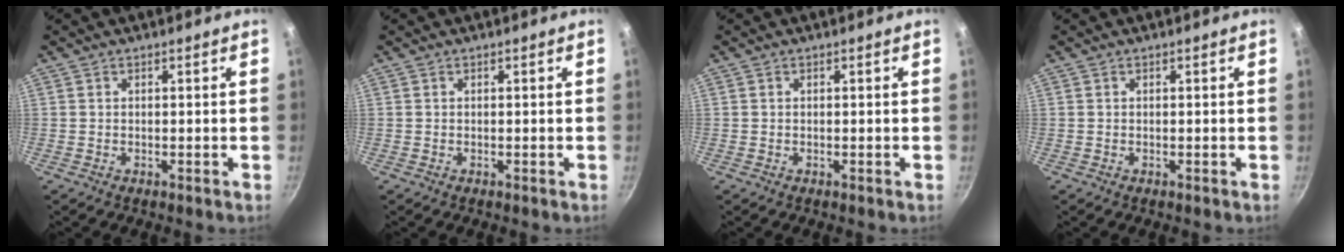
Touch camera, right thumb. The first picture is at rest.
{"total": 0.0}
{"total": 0.0}
{"total": 0.0}